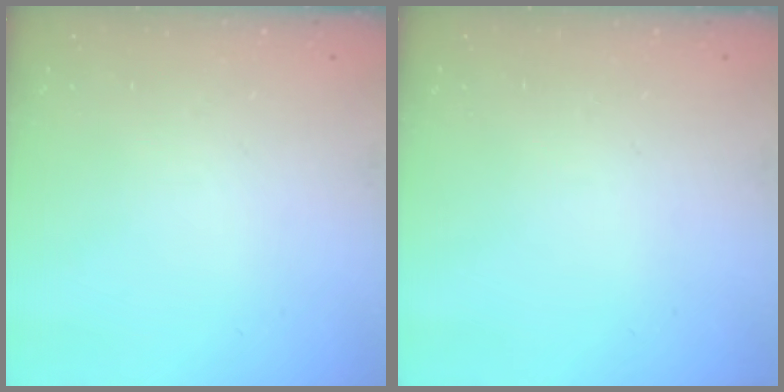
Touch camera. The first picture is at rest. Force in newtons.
{"total": 0.0}